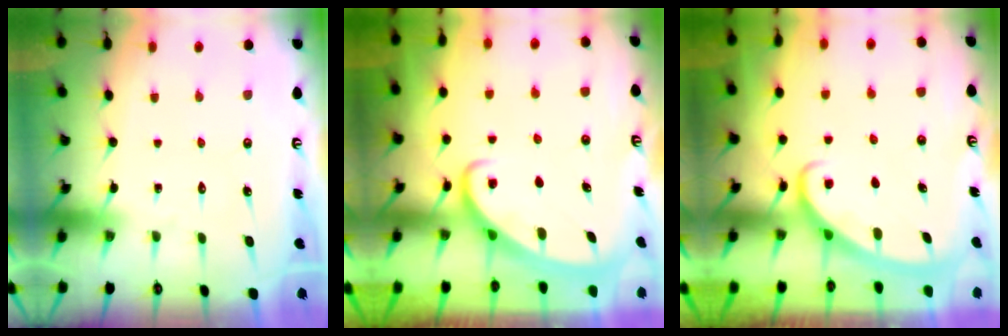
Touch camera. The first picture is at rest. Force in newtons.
{"total": 2.5, "press": 2.5, "slide": 0.3}
{"total": 2.8, "press": 2.8, "slide": 0.4}